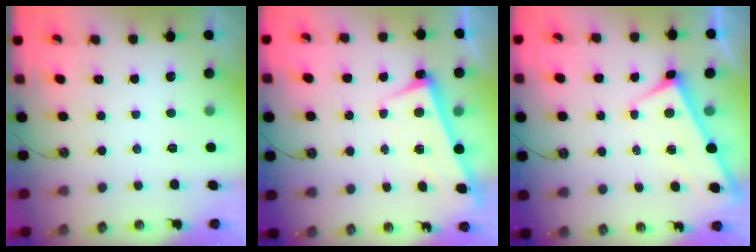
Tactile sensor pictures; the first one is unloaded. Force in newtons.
{"total": 2.6, "press": 2.4, "slide": 0.9}
{"total": 1.7, "press": 1.7, "slide": 0.2}